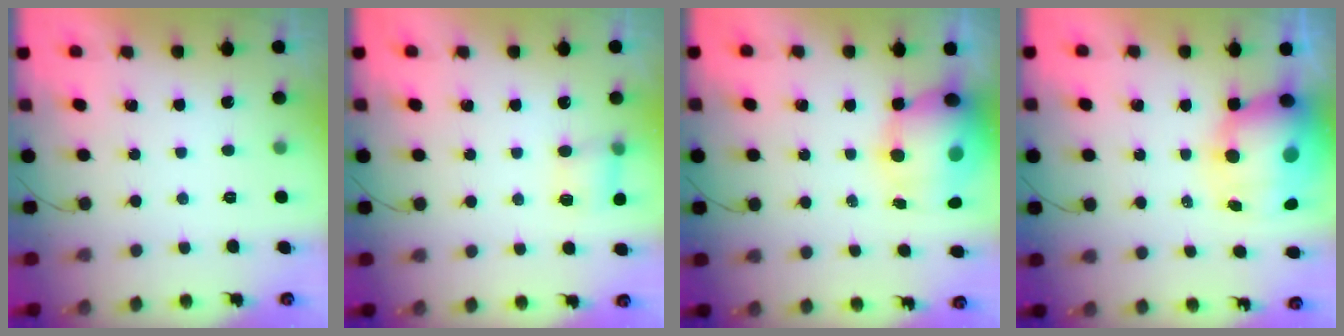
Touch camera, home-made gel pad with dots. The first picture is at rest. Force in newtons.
{"total": 4.3, "press": 4.2, "slide": 0.6}
{"total": 15.3, "press": 14.8, "slide": 3.9}
{"total": 16.0, "press": 15.4, "slide": 4.1}